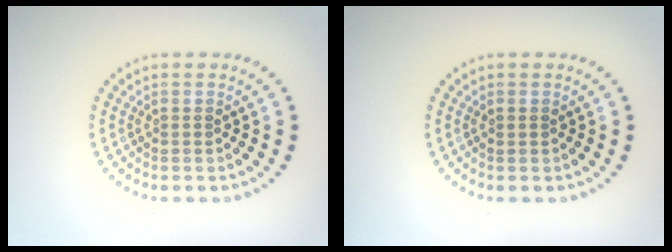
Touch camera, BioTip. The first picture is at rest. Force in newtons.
{"total": 0.5, "press": 0.5, "slide": 0.1}